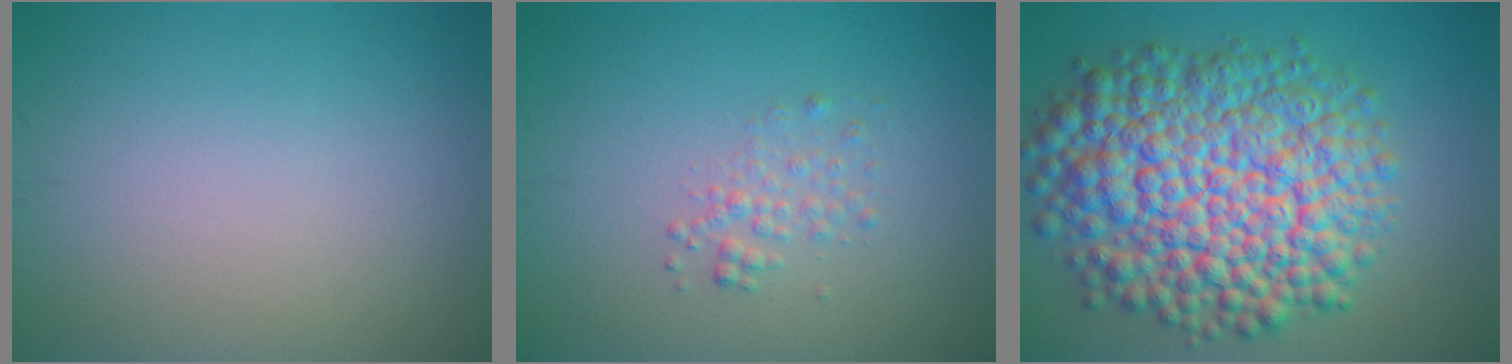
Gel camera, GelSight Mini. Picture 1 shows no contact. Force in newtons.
{"total": 1.4, "press": 1.4, "slide": 0.1}
{"total": 13.6, "press": 13.6, "slide": 0.4}